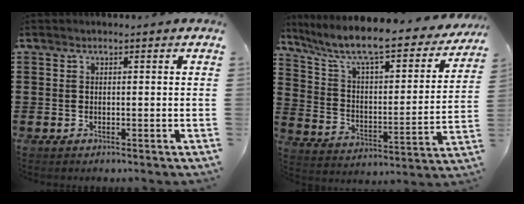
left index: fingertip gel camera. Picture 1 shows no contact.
{"total": 8.7, "force": [7.2, 1.0, 4.7], "torque": [-0.122, -0.055, 0.118]}